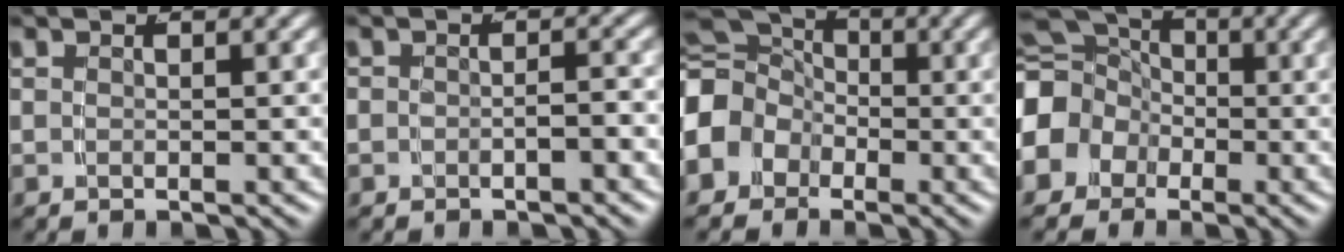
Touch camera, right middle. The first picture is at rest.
{"total": 1.0, "force": [-0.7, 0.6, 0.2], "torque": [0.002, 0.003, -0.017]}
{"total": 8.7, "force": [0.3, 7.5, 4.3], "torque": [-0.093, -0.015, 0.009]}
{"total": 10.8, "force": [0.3, 9.6, 5.0], "torque": [-0.106, -0.013, -0.001]}